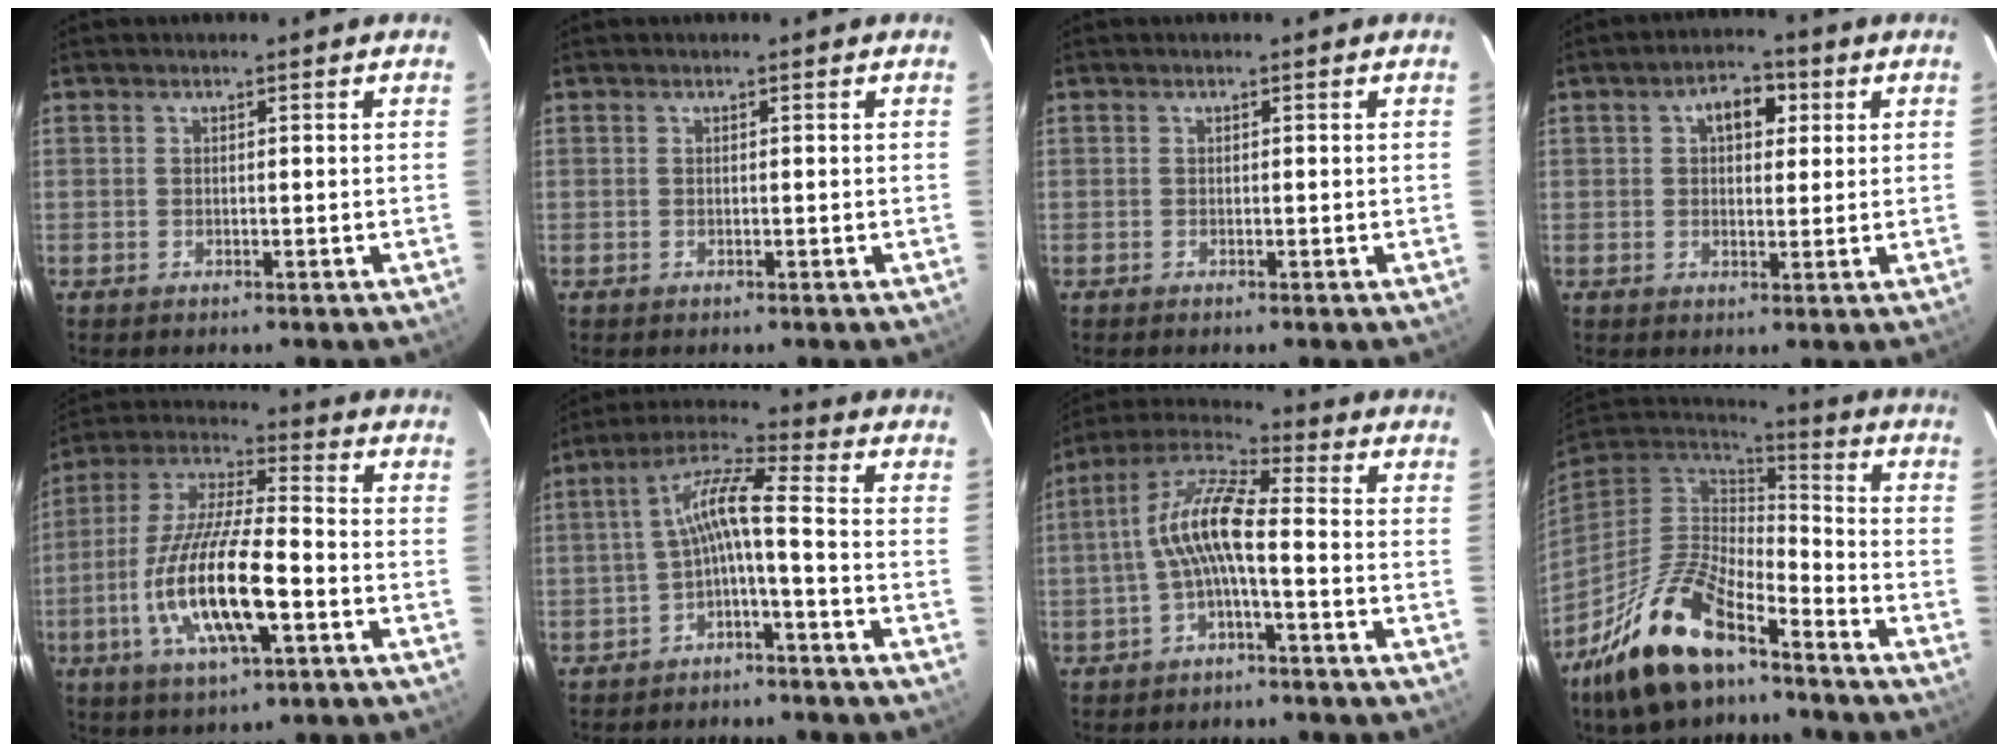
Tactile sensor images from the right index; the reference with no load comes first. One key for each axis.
{"total": 0.0}
{"total": 0.0}
{"total": 5.7, "fx": 1.9, "fy": 3.7, "fz": 4.0, "tx": -0.061, "ty": 0.021, "tz": 0.031}
{"total": 17.0, "fx": -5.3, "fy": 4.5, "fz": 15.5, "tx": -0.314, "ty": -0.015, "tz": -0.101}
{"total": 7.2, "fx": -2.3, "fy": 0.6, "fz": 6.8, "tx": -0.157, "ty": 0.021, "tz": -0.042}
{"total": 9.5, "fx": -1.8, "fy": 2.3, "fz": 9.0, "tx": -0.195, "ty": 0.019, "tz": -0.036}
{"total": 19.7, "fx": -13.4, "fy": 7.2, "fz": 12.4, "tx": -0.263, "ty": -0.017, "tz": -0.250}